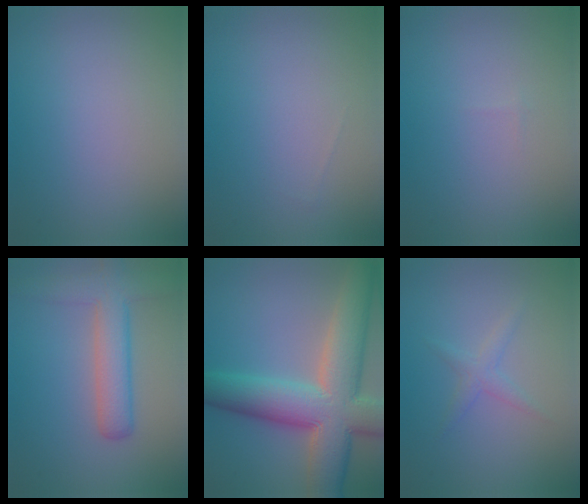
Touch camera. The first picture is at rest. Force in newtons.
{"total": 0.0}
{"total": 0.0}
{"total": 5.2, "press": 5.2, "slide": 0.2}
{"total": 12.2, "press": 12.2, "slide": 0.7}
{"total": 1.4, "press": 1.4, "slide": 0.1}